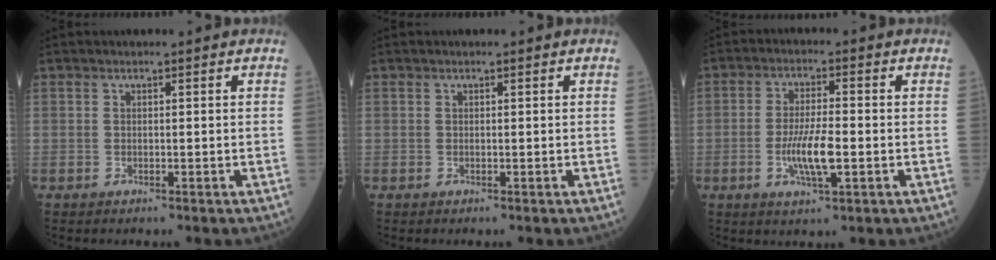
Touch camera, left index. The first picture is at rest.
{"total": 0.0}
{"total": 6.4, "force": [-1.6, 1.1, 6.1], "torque": [-0.118, -0.008, -0.030]}